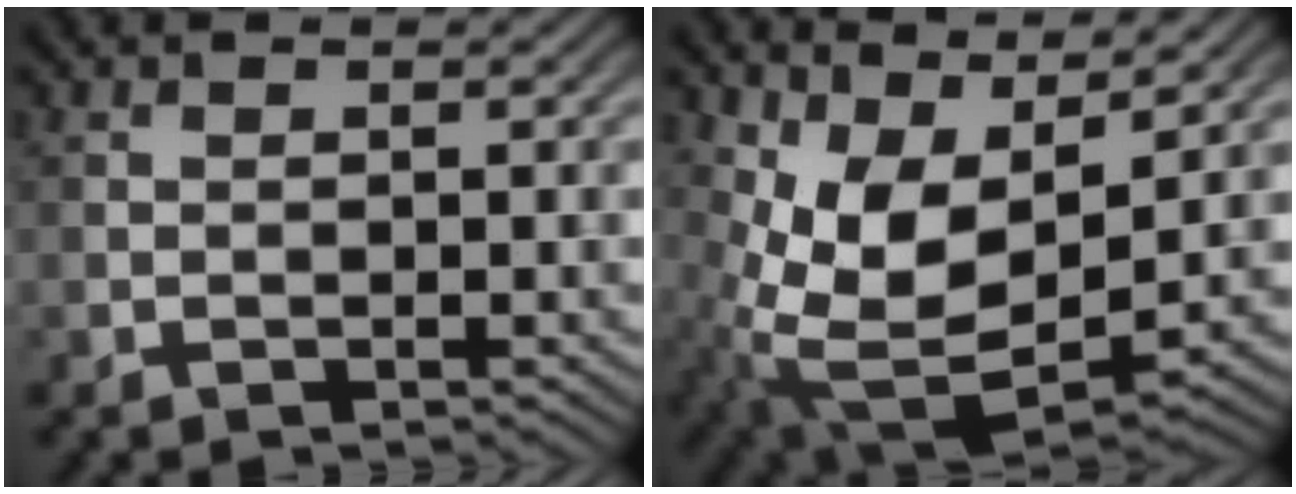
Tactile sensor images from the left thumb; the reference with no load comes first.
{"total": 10.2, "force": [3.9, 4.9, 8.1], "torque": [-0.178, -0.010, 0.077]}